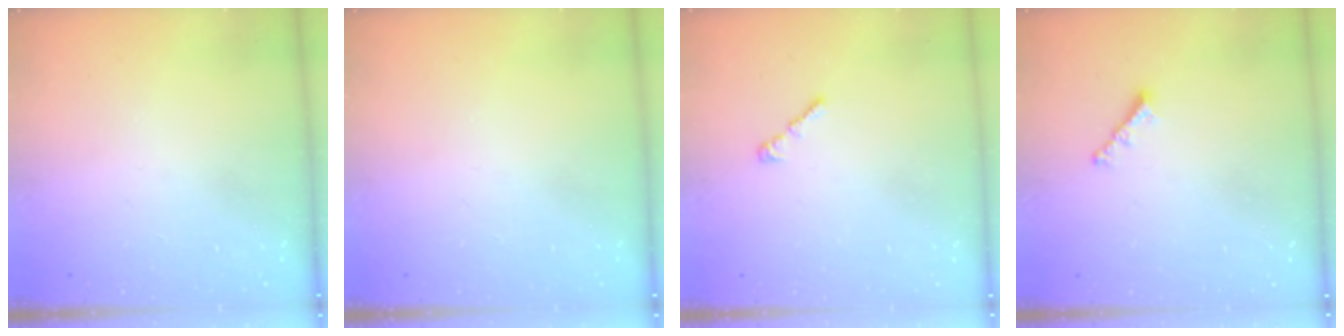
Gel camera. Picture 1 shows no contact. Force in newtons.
{"total": 0.0}
{"total": 2.2, "press": 2.1, "slide": 0.6}
{"total": 2.2, "press": 2.2, "slide": 0.5}